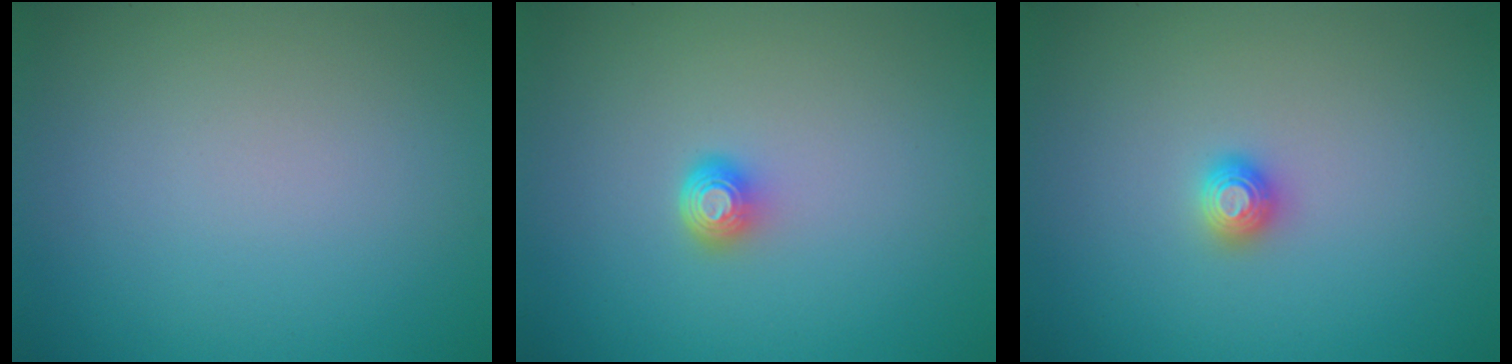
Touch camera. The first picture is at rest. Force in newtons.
{"total": 1.7, "press": 1.2, "slide": 1.2}
{"total": 1.1, "press": 1.1, "slide": 0.1}